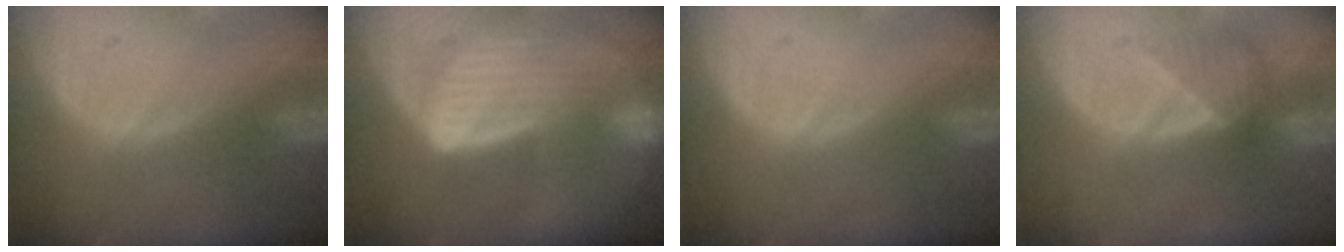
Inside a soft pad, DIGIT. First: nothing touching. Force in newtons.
{"total": 8.6, "press": 7.7, "slide": 3.8}
{"total": 0.0}
{"total": 3.5, "press": 3.5, "slide": 0.4}